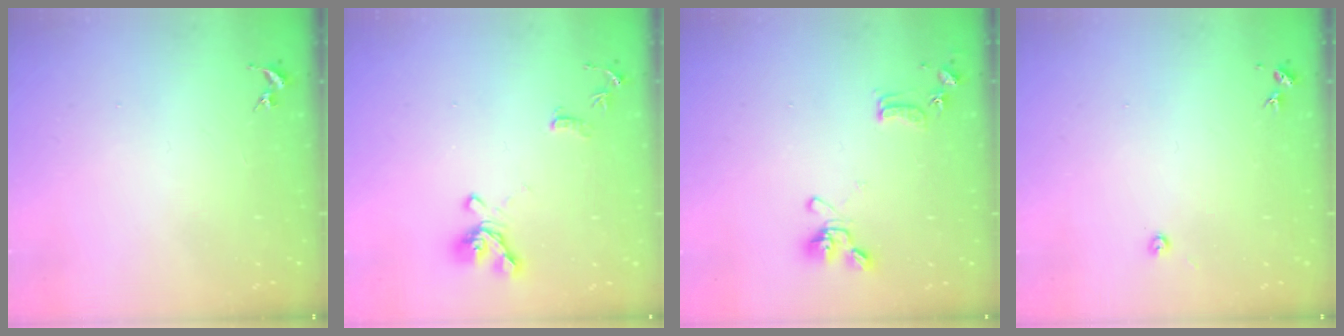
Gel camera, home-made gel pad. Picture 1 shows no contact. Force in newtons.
{"total": 12.7, "press": 12.6, "slide": 1.5}
{"total": 13.7, "press": 13.6, "slide": 2.1}
{"total": 4.1, "press": 4.1, "slide": 0.4}